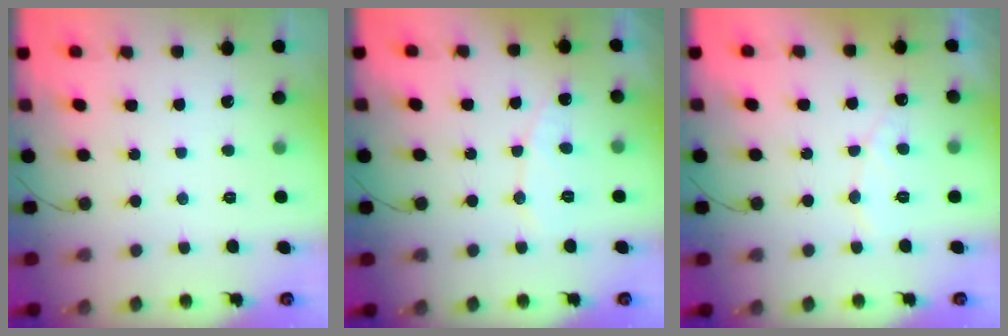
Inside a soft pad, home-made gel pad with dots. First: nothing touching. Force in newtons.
{"total": 5.8, "press": 5.8, "slide": 0.4}
{"total": 6.7, "press": 6.7, "slide": 0.2}